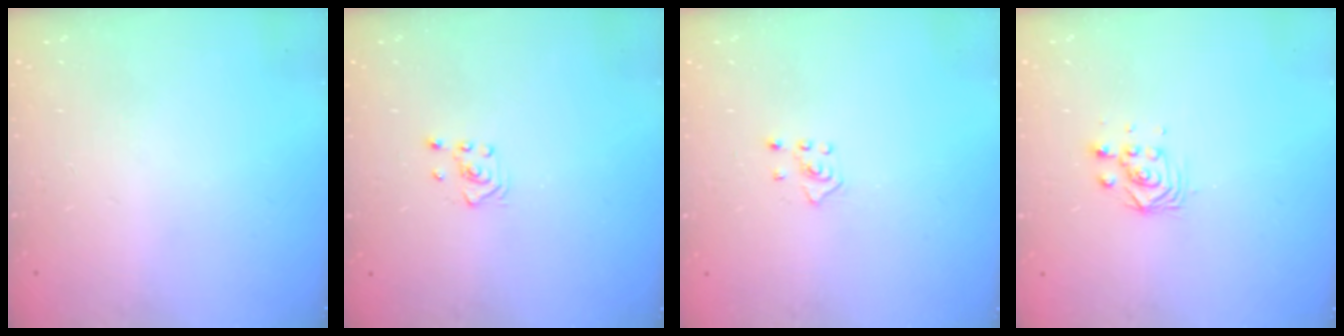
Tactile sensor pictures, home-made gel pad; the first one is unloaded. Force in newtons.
{"total": 2.8, "press": 2.6, "slide": 1.1}
{"total": 2.4, "press": 2.4, "slide": 0.5}
{"total": 3.1, "press": 3.1, "slide": 0.0}